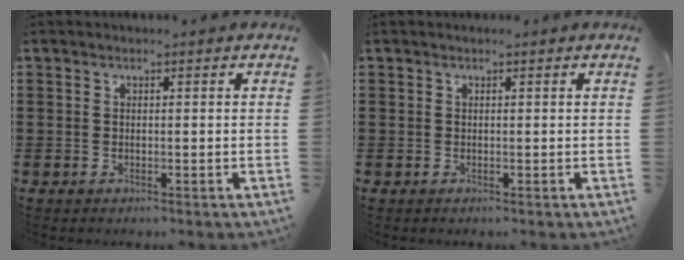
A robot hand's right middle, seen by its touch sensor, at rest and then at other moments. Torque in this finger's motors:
{"motor_torque": [-0.09, 0.12, 0.01, 0.01]}